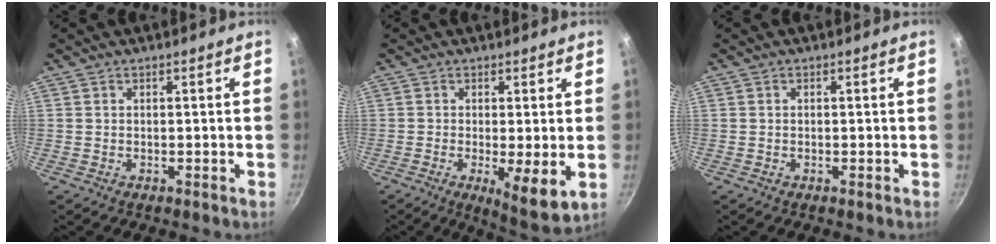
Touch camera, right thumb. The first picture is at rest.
{"total": 7.6, "force": [-1.0, 1.9, 7.3], "torque": [-0.101, -0.021, -0.008]}
{"total": 0.0}